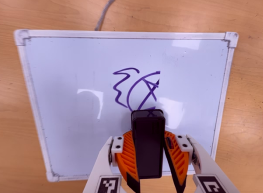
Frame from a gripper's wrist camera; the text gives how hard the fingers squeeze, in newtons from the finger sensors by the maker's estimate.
{"total": 10.6, "left": 11.1, "right": 10.1}